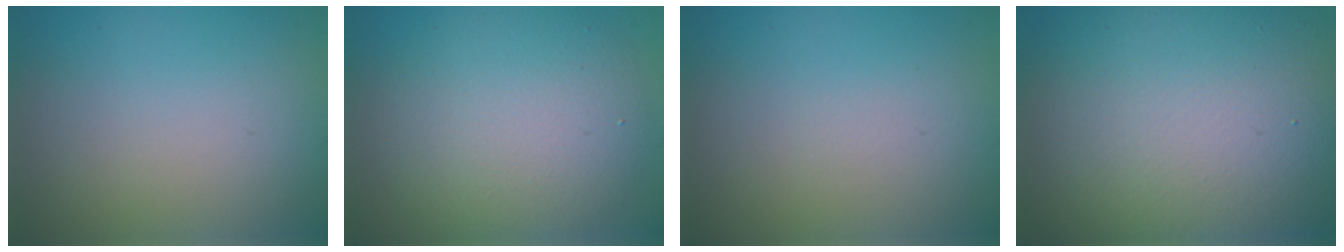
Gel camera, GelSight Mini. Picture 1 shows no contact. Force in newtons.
{"total": 7.0, "press": 7.0, "slide": 0.4}
{"total": 0.0}
{"total": 16.6, "press": 16.6, "slide": 0.5}